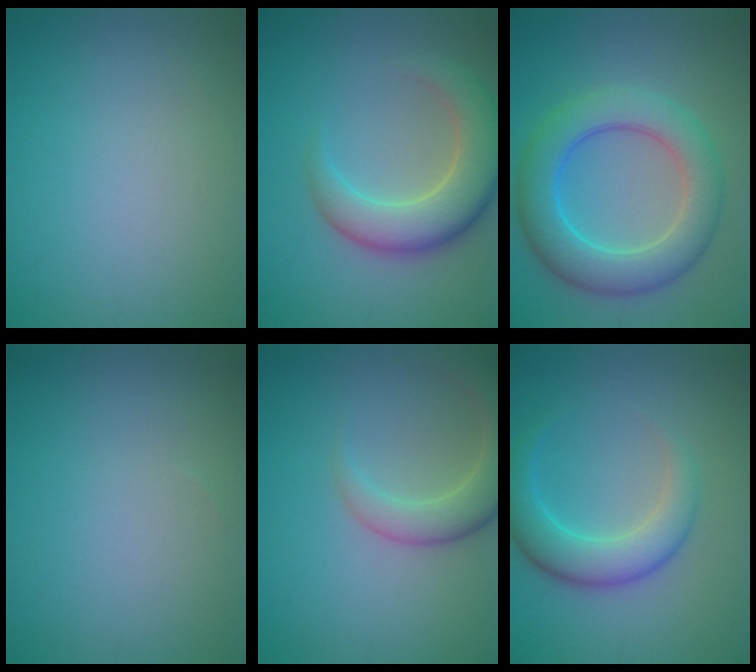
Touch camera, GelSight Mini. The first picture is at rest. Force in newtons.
{"total": 6.5, "press": 6.5, "slide": 0.5}
{"total": 6.8, "press": 6.8, "slide": 0.1}
{"total": 0.0}
{"total": 4.5, "press": 4.5, "slide": 0.5}
{"total": 4.4, "press": 4.4, "slide": 0.1}